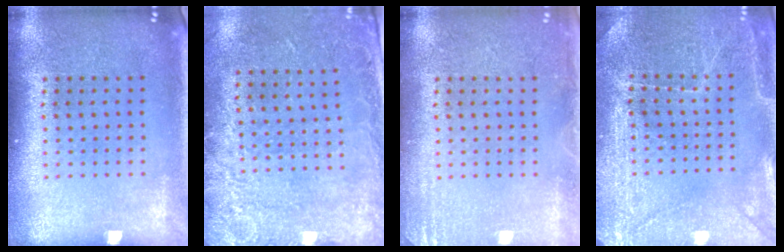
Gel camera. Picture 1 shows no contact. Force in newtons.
{"total": 2.6, "press": 2.0, "slide": 1.7}
{"total": 1.8, "press": 1.8, "slide": 0.2}
{"total": 2.9, "press": 2.9, "slide": 0.2}